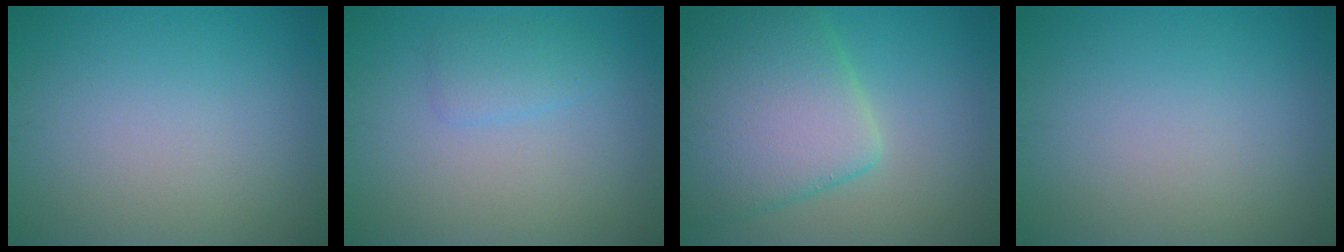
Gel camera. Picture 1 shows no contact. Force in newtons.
{"total": 1.8, "press": 1.8, "slide": 0.0}
{"total": 8.9, "press": 8.9, "slide": 0.4}
{"total": 0.0}